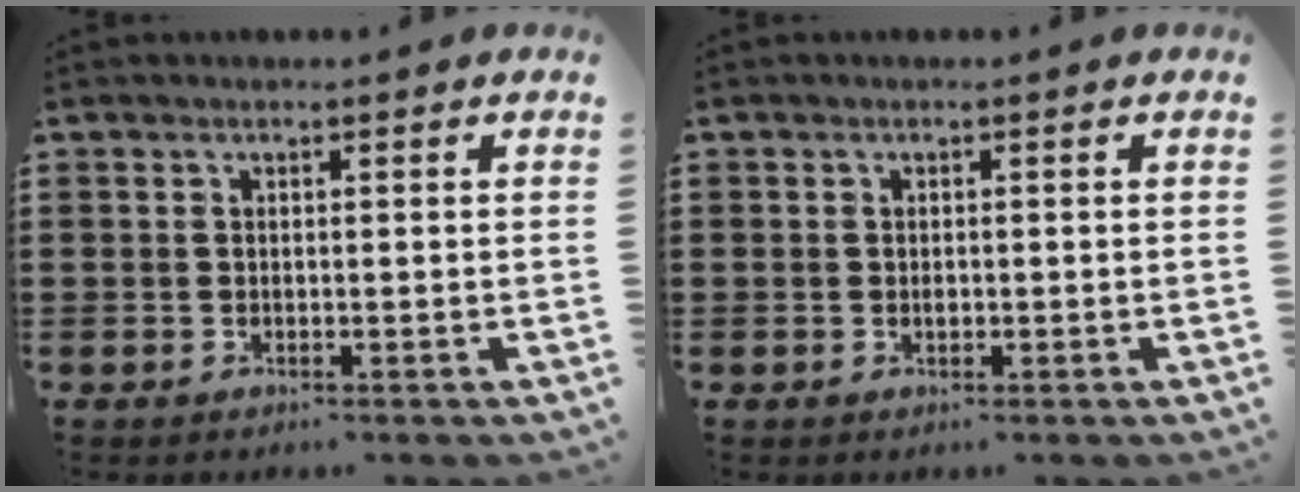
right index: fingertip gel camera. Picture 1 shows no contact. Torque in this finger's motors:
{"motor_torque": [2.14, 0.00, 0.37, -0.03]}